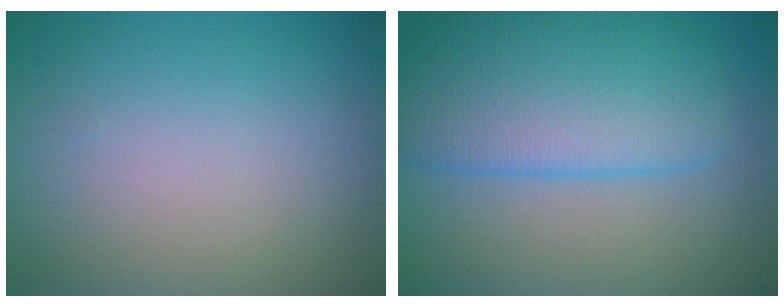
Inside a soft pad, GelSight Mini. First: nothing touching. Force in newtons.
{"total": 6.7, "press": 6.7, "slide": 0.2}